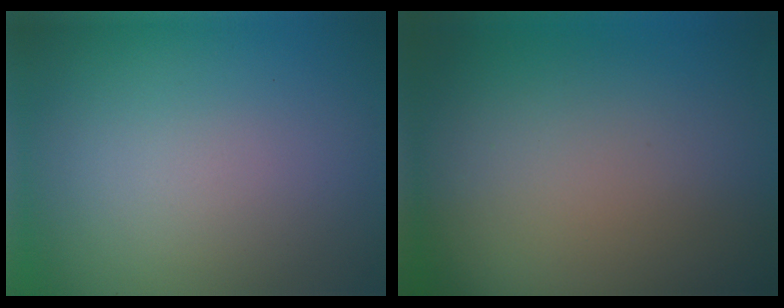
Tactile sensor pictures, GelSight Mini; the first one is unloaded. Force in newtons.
{"total": 0.0}